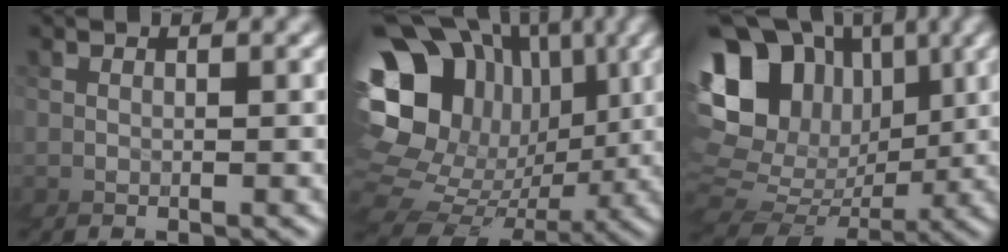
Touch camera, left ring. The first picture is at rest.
{"total": 15.8, "force": [1.8, 11.9, 10.2], "torque": [-0.197, 0.001, 0.016]}
{"total": 9.7, "force": [2.9, 8.0, 4.7], "torque": [-0.103, 0.019, 0.025]}